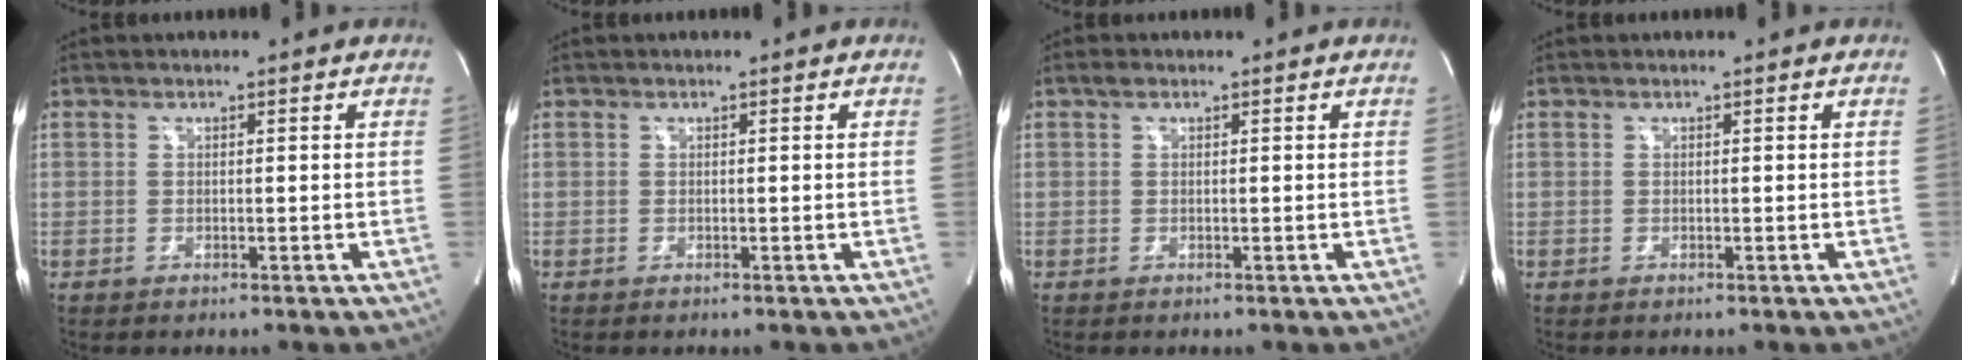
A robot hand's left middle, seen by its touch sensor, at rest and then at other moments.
{"total": 0.0}
{"total": 0.6, "force": [0.4, 0.3, 0.4], "torque": [-0.009, 0.010, 0.006]}
{"total": 0.0}